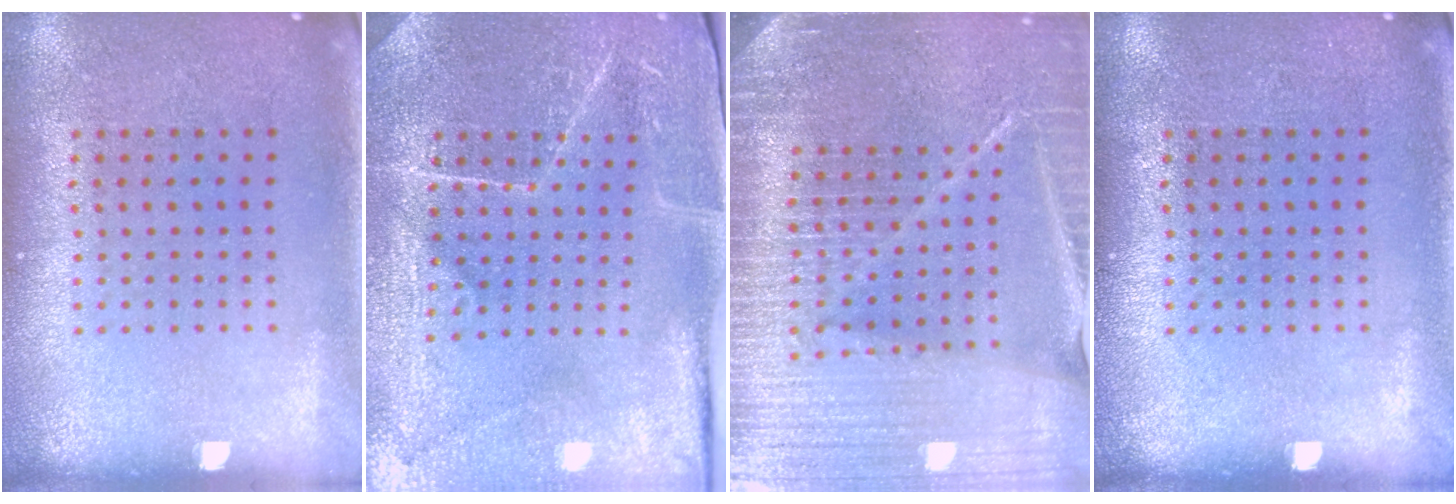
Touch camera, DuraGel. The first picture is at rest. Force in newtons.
{"total": 3.8, "press": 3.8, "slide": 0.2}
{"total": 5.6, "press": 4.9, "slide": 2.7}
{"total": 0.0}